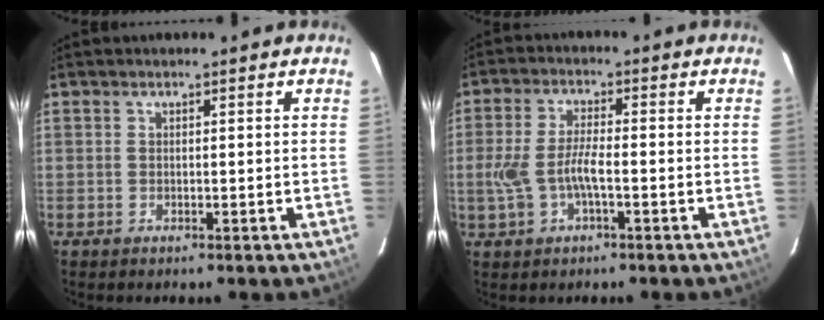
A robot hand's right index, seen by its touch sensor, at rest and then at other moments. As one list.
[{"total": 6.9, "force": [-1.9, 2.4, 6.2], "torque": [-0.135, 0.001, -0.033]}]